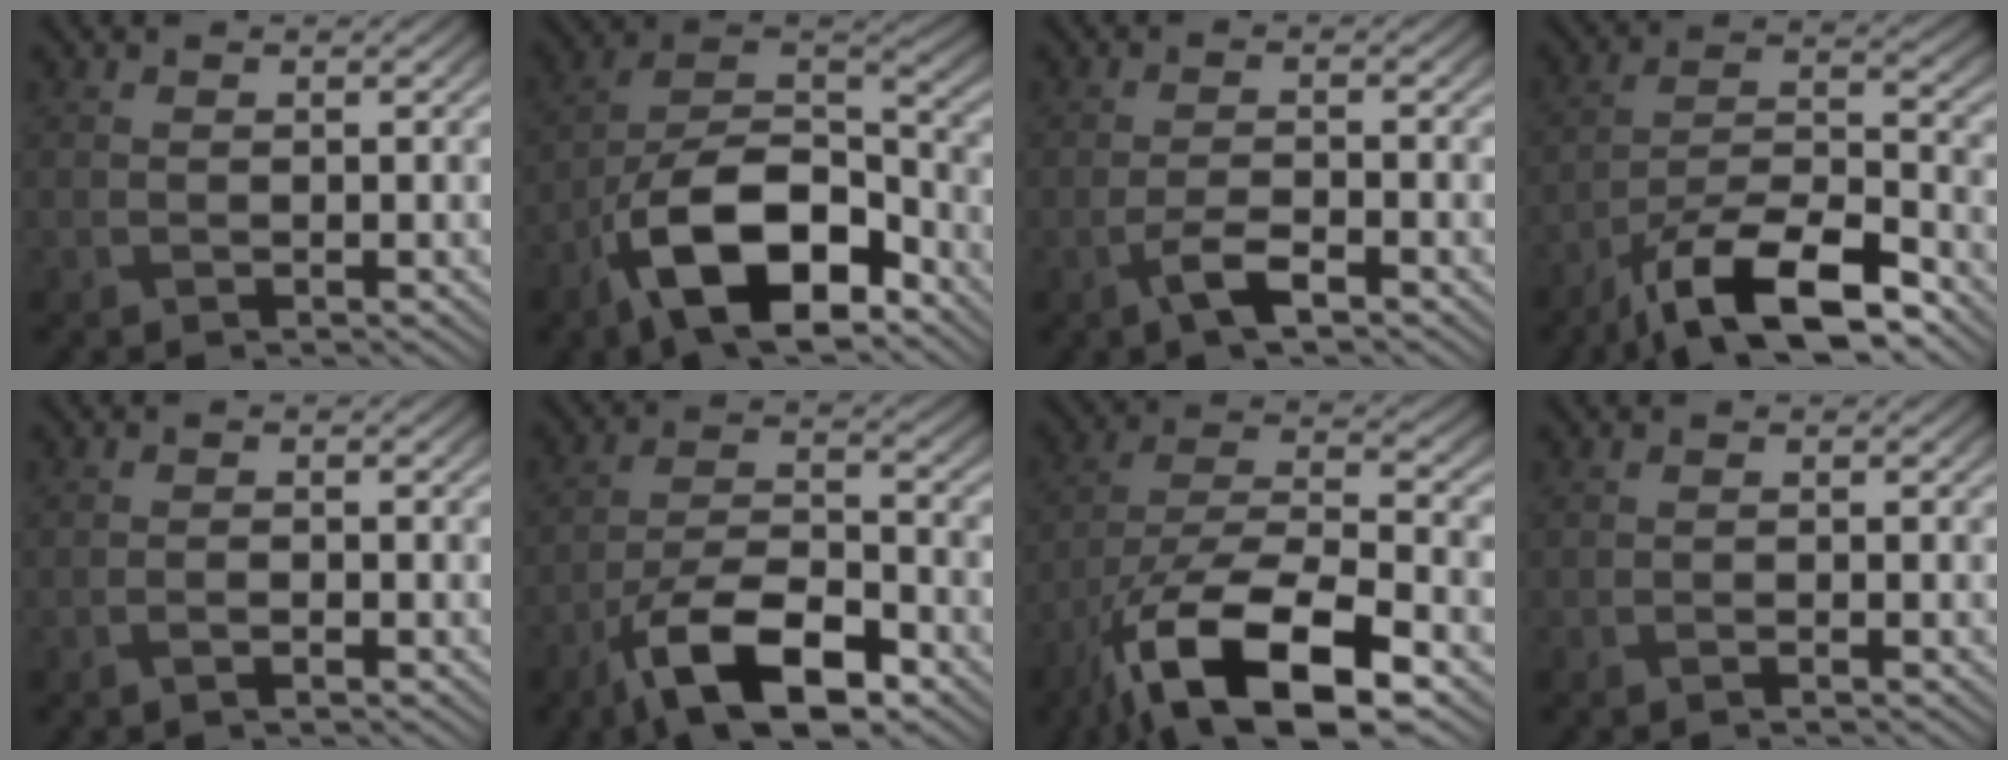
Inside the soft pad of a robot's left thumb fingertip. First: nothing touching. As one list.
[{"total": 14.7, "force": [-8.1, 7.0, 10.0], "torque": [-0.187, -0.012, -0.162]}, {"total": 3.3, "force": [-1.8, 0.9, 2.6], "torque": [-0.058, 0.003, -0.040]}, {"total": 12.7, "force": [-8.6, 3.9, 8.4], "torque": [-0.156, -0.002, -0.171]}, {"total": 1.0, "force": [-0.6, 0.3, 0.8], "torque": [-0.016, -0.001, -0.010]}, {"total": 11.5, "force": [-6.8, 4.4, 8.1], "torque": [-0.151, -0.002, -0.136]}, {"total": 16.0, "force": [-9.1, 5.9, 11.7], "torque": [-0.234, -0.020, -0.174]}, {"total": 0.6, "force": [-0.4, 0.0, 0.4], "torque": [-0.008, -0.001, -0.008]}]